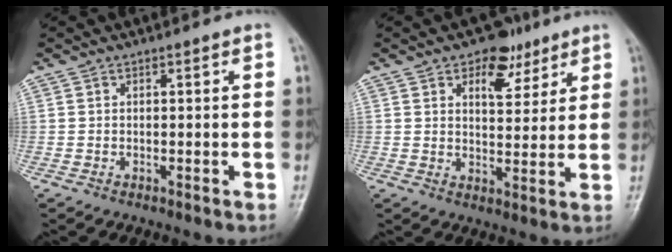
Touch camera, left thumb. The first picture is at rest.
{"total": 8.0, "force": [4.8, 4.8, 4.2], "torque": [-0.027, -0.023, 0.070]}